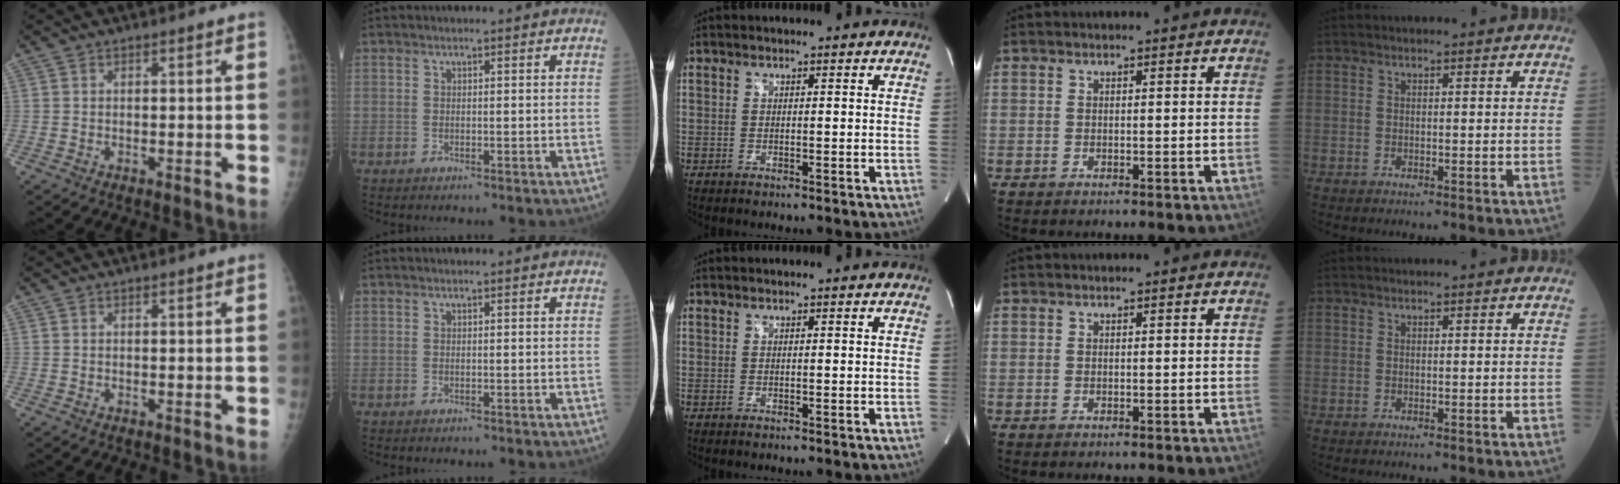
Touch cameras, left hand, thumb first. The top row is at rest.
{}